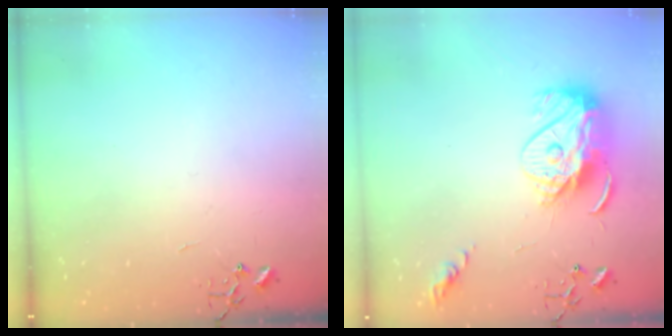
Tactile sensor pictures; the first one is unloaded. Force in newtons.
{"total": 14.0, "press": 13.9, "slide": 1.4}